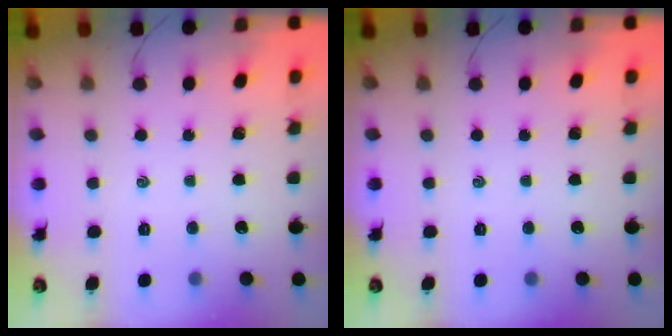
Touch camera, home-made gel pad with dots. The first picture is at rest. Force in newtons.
{"total": 0.0}